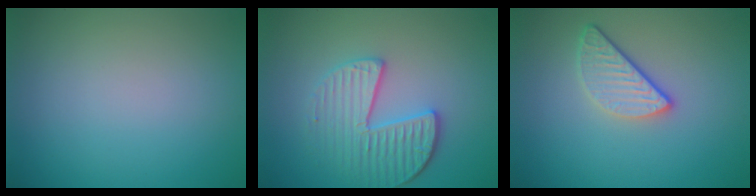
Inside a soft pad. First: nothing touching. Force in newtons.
{"total": 3.9, "press": 3.5, "slide": 1.6}
{"total": 2.9, "press": 2.3, "slide": 1.7}